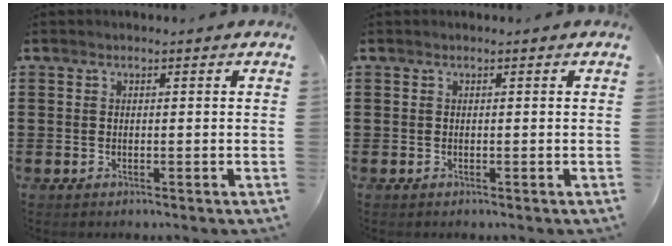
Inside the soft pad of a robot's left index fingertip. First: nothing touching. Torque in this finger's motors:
{"motor_torque": [-0.04, -0.01, 0.01, 0.00]}